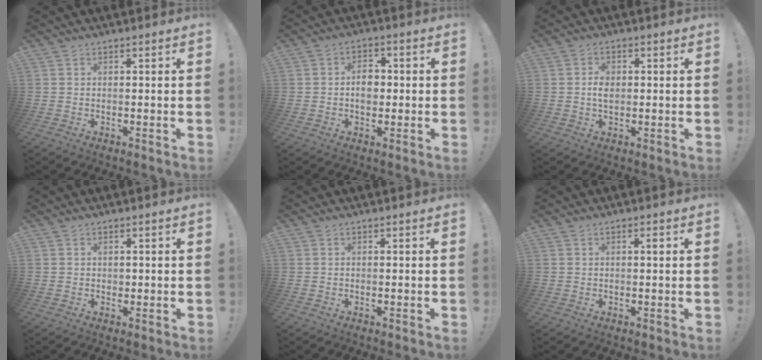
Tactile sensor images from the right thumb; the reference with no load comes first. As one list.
[{"total": 6.1, "force": [-0.3, 4.6, 4.0], "torque": [-0.061, 0.004, -0.011]}, {"total": 3.5, "force": [-0.1, 2.4, 2.6], "torque": [-0.033, 0.001, -0.005]}, {"total": 0.8, "force": [0.2, 0.8, 0.0], "torque": [0.004, -0.002, 0.002]}, {"total": 0.0}, {"total": 1.0, "force": [0.2, 0.0, 1.0], "torque": [-0.011, 0.000, 0.001]}]